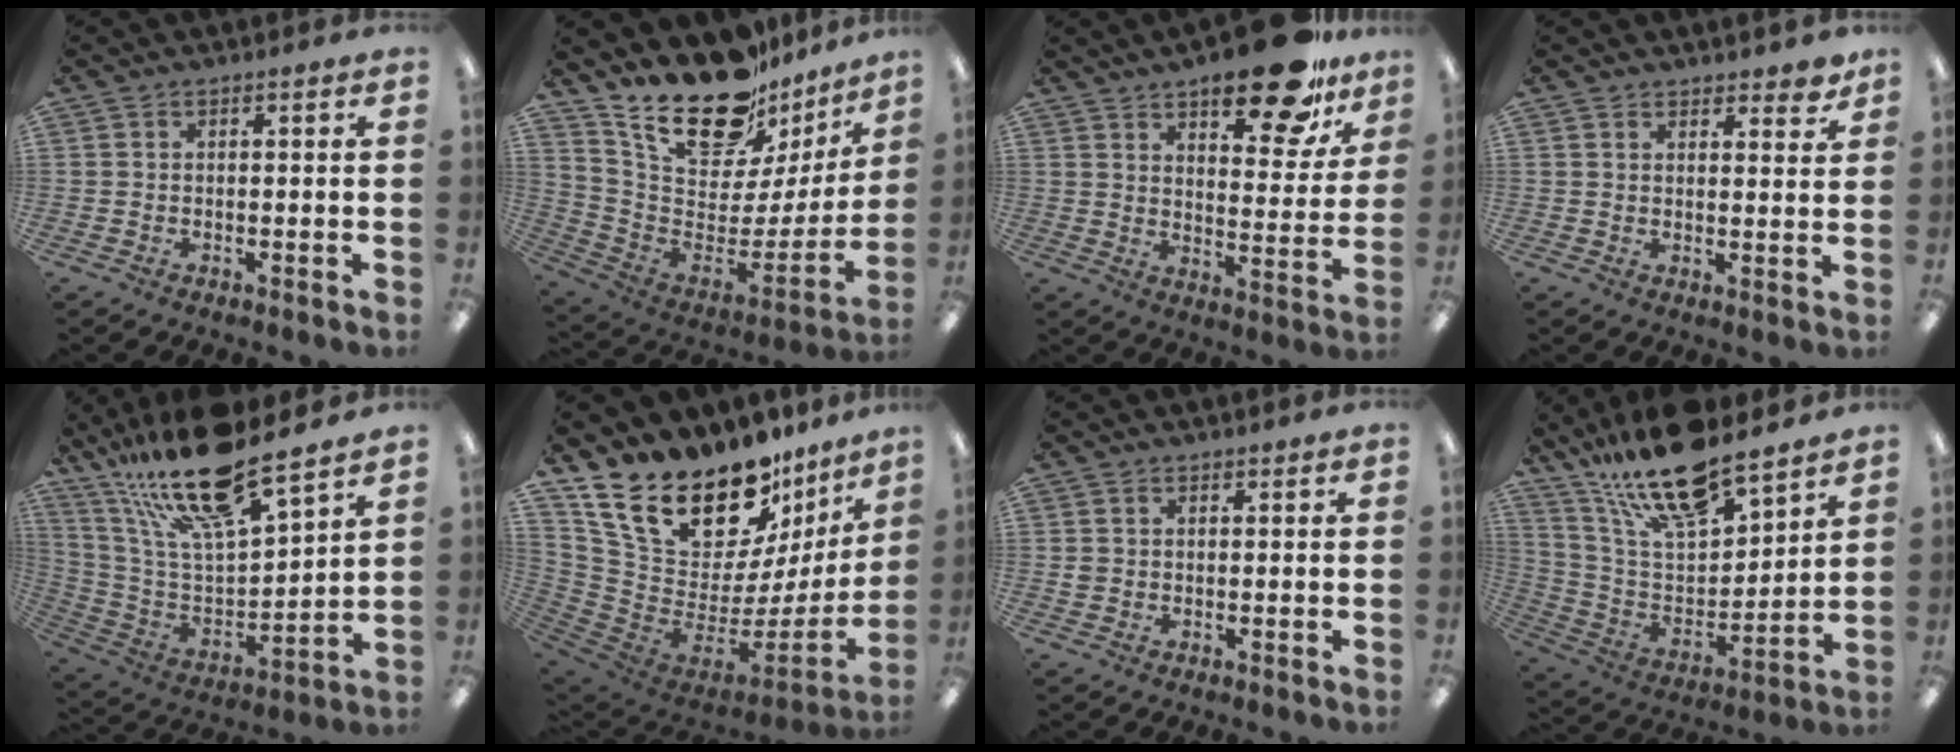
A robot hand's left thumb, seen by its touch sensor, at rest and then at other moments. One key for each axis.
{"total": 25.2, "fx": 19.5, "fy": 10.7, "fz": 11.7, "tx": -0.198, "ty": -0.128, "tz": 0.352}
{"total": 16.9, "fx": 12.2, "fy": 6.0, "fz": 10.1, "tx": -0.132, "ty": -0.073, "tz": 0.200}
{"total": 3.5, "fx": 3.2, "fy": 1.3, "fz": 0.8, "tx": 0.004, "ty": -0.022, "tz": 0.056}
{"total": 22.1, "fx": 18.0, "fy": 5.3, "fz": 11.6, "tx": -0.217, "ty": -0.115, "tz": 0.309}
{"total": 23.3, "fx": 17.8, "fy": 9.6, "fz": 11.7, "tx": -0.203, "ty": -0.138, "tz": 0.330}
{"total": 1.4, "fx": 0.4, "fy": 1.3, "fz": 0.2, "tx": -0.006, "ty": 0.003, "tz": 0.006}
{"total": 19.4, "fx": 16.1, "fy": 5.6, "fz": 9.2, "tx": -0.185, "ty": -0.096, "tz": 0.284}